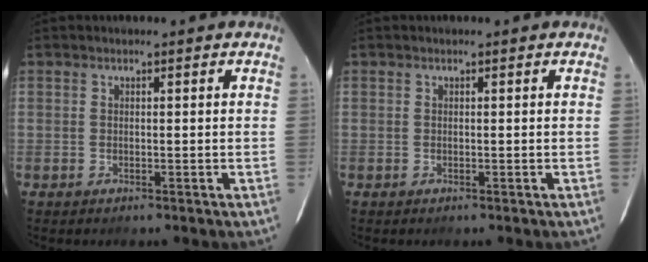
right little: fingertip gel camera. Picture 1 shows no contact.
{"total": 0.0}